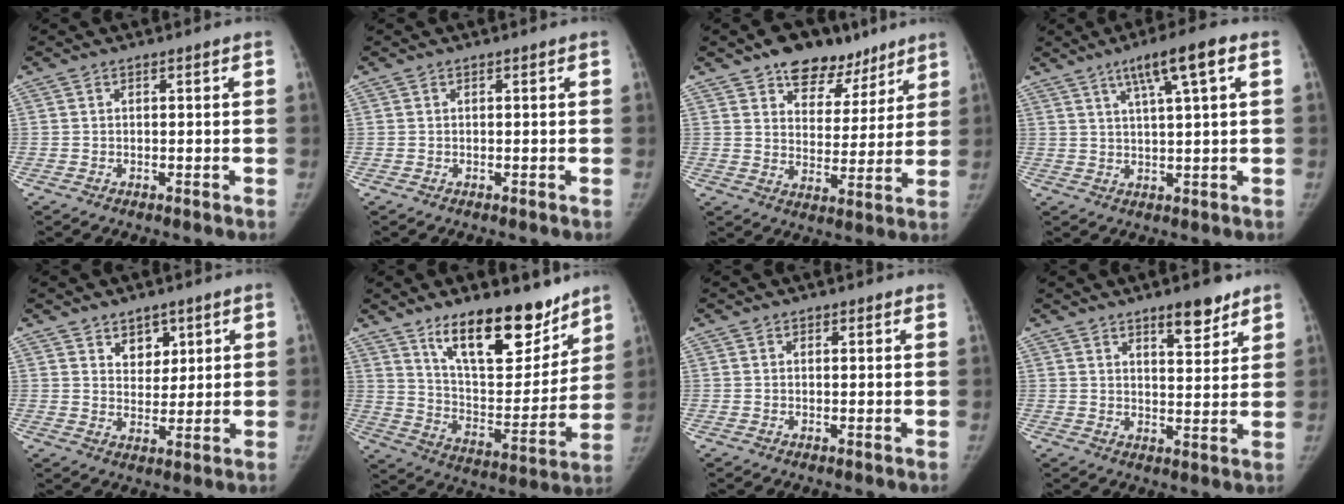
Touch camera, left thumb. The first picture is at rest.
{"total": 0.0}
{"total": 13.9, "force": [9.6, 8.2, 5.9], "torque": [-0.027, -0.040, 0.145]}
{"total": 8.8, "force": [4.1, 0.8, 7.7], "torque": [-0.130, -0.001, 0.067]}
{"total": 5.1, "force": [2.9, 3.6, 2.2], "torque": [-0.001, -0.020, 0.050]}
{"total": 20.2, "force": [14.0, 8.2, 12.0], "torque": [-0.132, -0.093, 0.231]}
{"total": 1.0, "force": [0.8, 0.5, 0.3], "torque": [0.003, -0.004, 0.006]}
{"total": 7.2, "force": [5.2, 2.5, 4.4], "torque": [-0.042, -0.035, 0.076]}